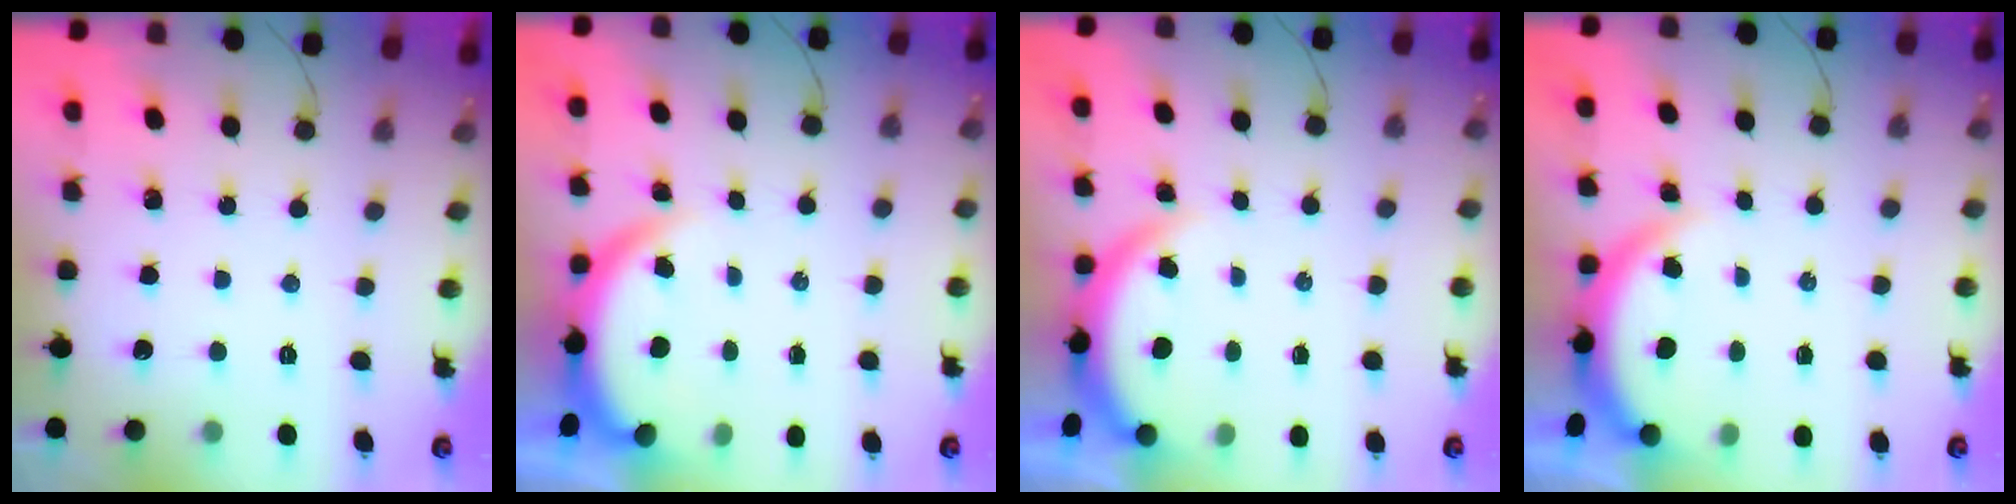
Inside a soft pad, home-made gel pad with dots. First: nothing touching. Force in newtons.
{"total": 3.8, "press": 3.8, "slide": 0.1}
{"total": 3.7, "press": 3.6, "slide": 0.6}
{"total": 3.6, "press": 3.6, "slide": 0.6}